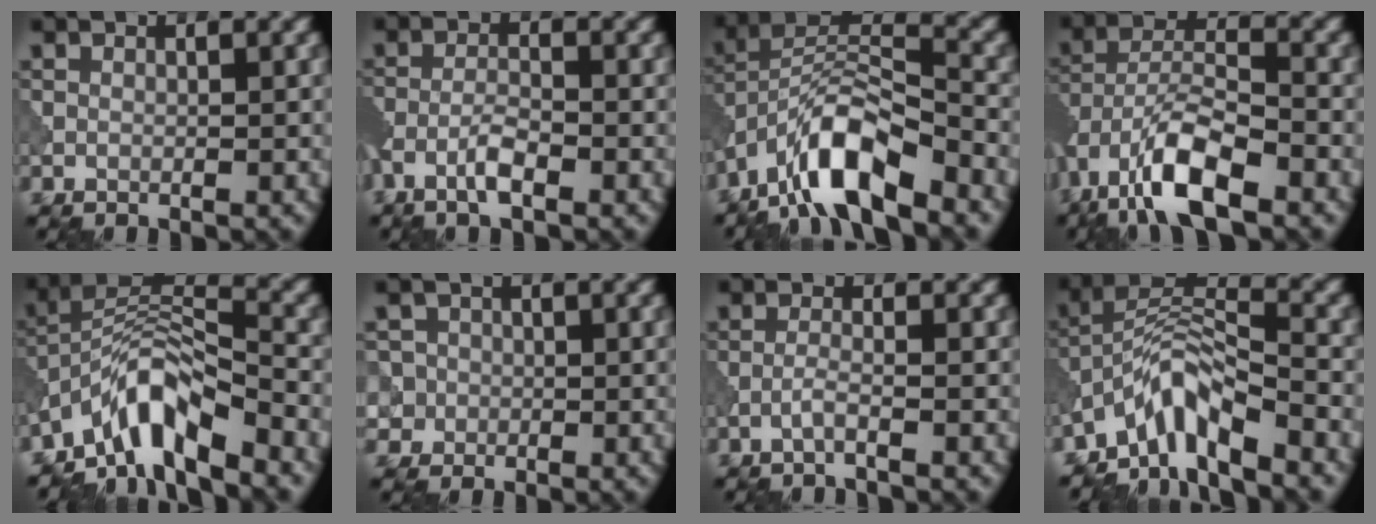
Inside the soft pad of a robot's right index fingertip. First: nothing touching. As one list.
[{"total": 2.5, "force": [-1.5, 0.5, 2.0], "torque": [-0.044, 0.006, -0.036]}, {"total": 9.3, "force": [-6.1, 2.8, 6.4], "torque": [-0.113, 0.012, -0.123]}, {"total": 8.7, "force": [-5.3, 3.1, 6.2], "torque": [-0.113, 0.006, -0.105]}, {"total": 7.2, "force": [-5.3, 1.9, 4.5], "torque": [-0.069, 0.011, -0.106]}, {"total": 3.6, "force": [-0.2, 3.5, 0.8], "torque": [0.002, 0.023, -0.020]}, {"total": 1.4, "force": [-0.9, 0.1, 1.2], "torque": [-0.021, 0.007, -0.026]}, {"total": 6.0, "force": [-4.5, 1.4, 3.7], "torque": [-0.060, 0.012, -0.093]}]